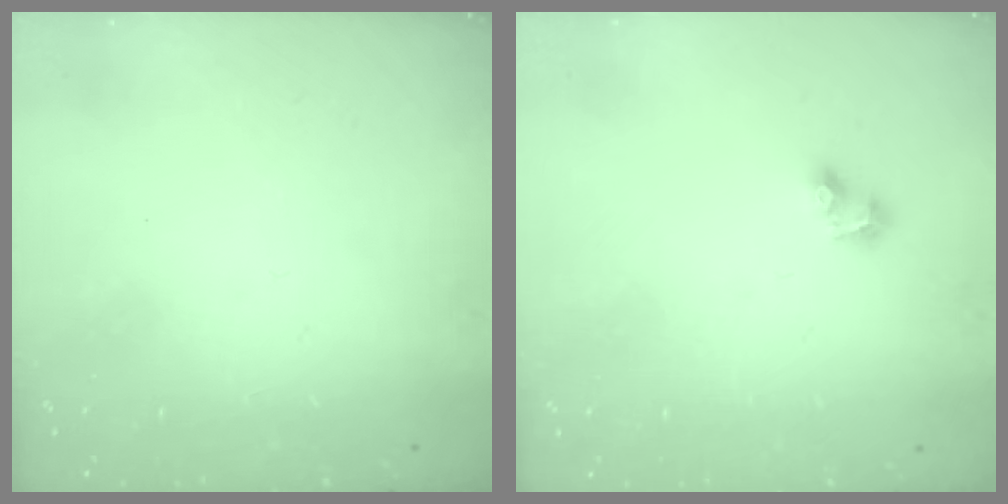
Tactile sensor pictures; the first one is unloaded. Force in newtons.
{"total": 3.5, "press": 3.0, "slide": 1.8}